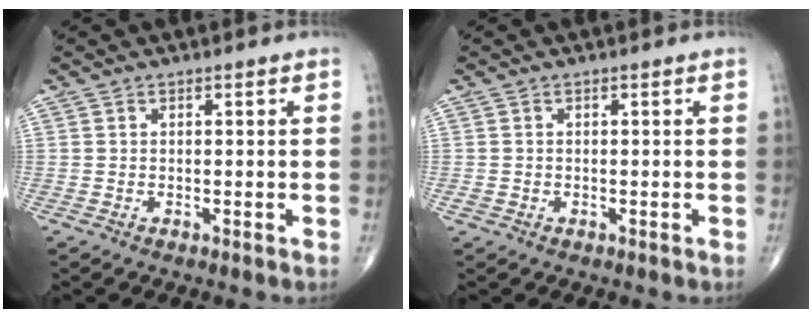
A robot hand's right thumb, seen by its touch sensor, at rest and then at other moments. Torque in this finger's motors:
{"motor_torque": [0.96, 0.38, 0.00, -0.31, 0.02]}